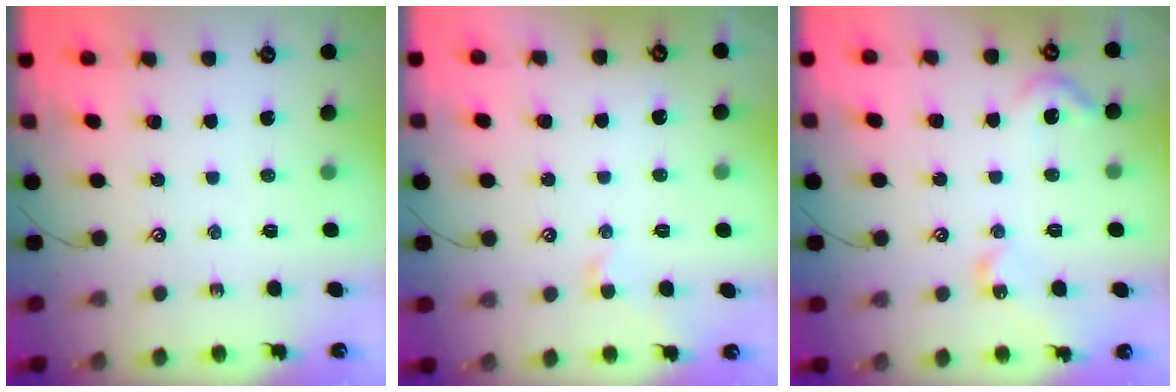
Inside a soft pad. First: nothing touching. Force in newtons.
{"total": 0.5, "press": 0.1, "slide": 0.5}
{"total": 8.5, "press": 8.5, "slide": 0.8}